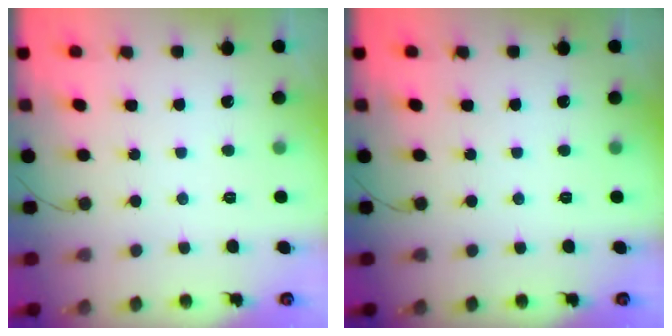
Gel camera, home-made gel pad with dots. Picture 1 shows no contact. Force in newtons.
{"total": 0.0}